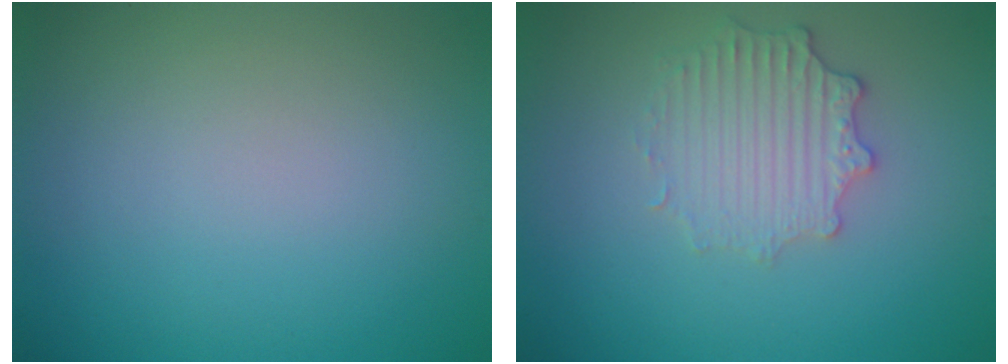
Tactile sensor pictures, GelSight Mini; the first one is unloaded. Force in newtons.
{"total": 2.7, "press": 2.6, "slide": 0.8}